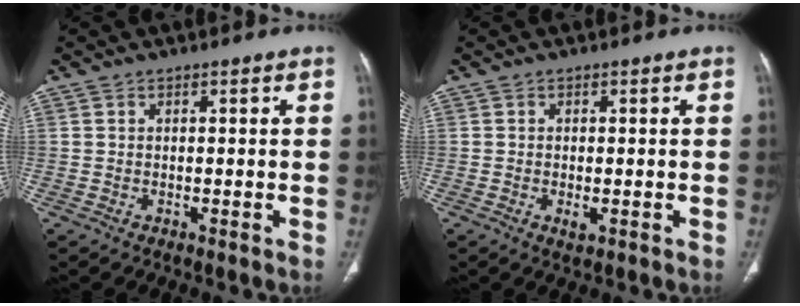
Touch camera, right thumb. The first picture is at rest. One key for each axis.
{"total": 1.7, "fx": -0.5, "fy": 0.8, "fz": 1.4, "tx": -0.027, "ty": -0.003, "tz": -0.007}